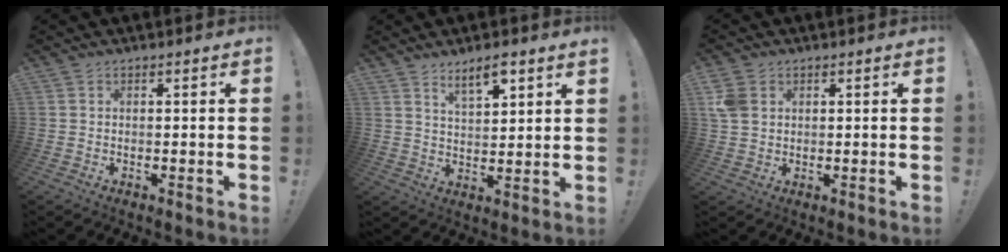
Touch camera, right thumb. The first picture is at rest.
{"total": 6.6, "force": [5.0, 1.7, 4.0], "torque": [-0.060, -0.028, 0.085]}
{"total": 5.8, "force": [2.0, 4.3, 3.4], "torque": [-0.063, 0.004, 0.041]}